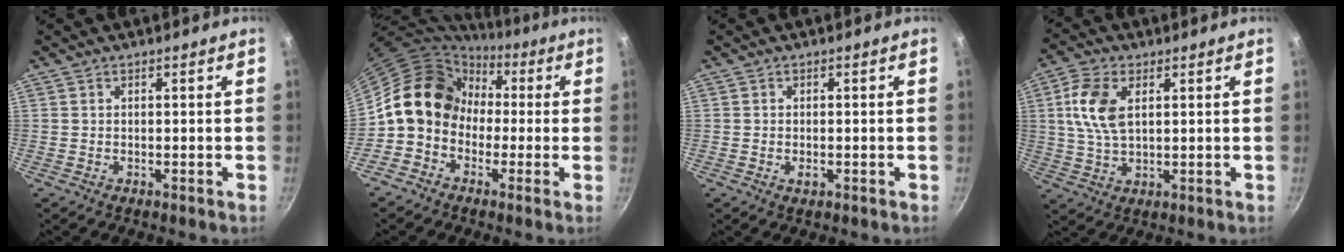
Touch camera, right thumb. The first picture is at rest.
{"total": 13.7, "force": [0.4, 11.5, 7.4], "torque": [-0.087, 0.039, -0.016]}
{"total": 1.6, "force": [-0.4, 1.0, 1.2], "torque": [-0.019, 0.000, -0.007]}
{"total": 9.2, "force": [2.4, 5.1, 7.3], "torque": [-0.145, 0.001, 0.045]}